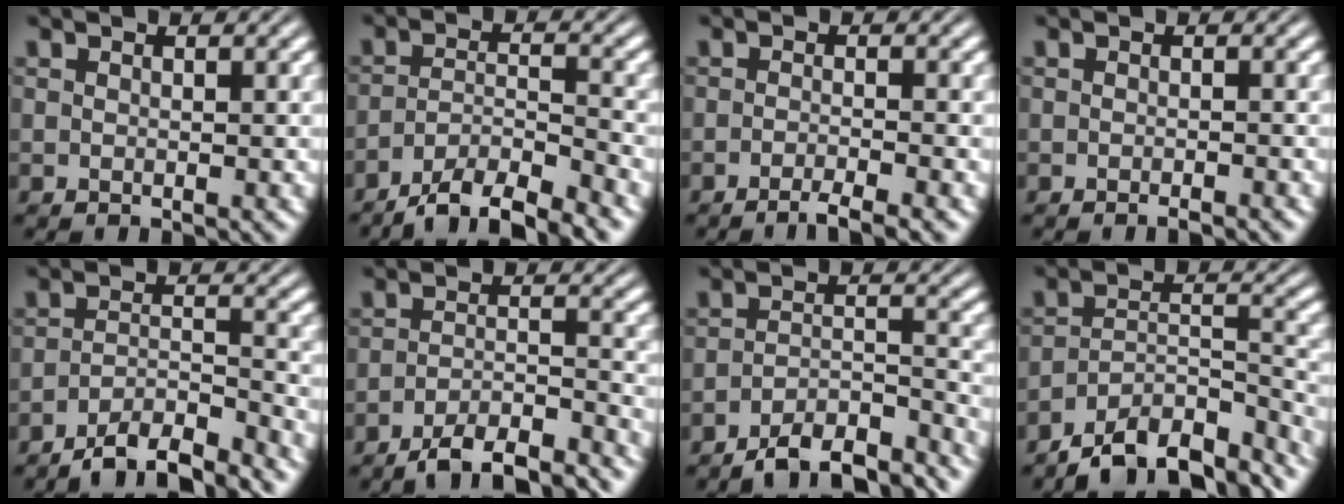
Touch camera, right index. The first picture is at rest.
{"total": 6.7, "force": [-5.5, 2.0, 3.2], "torque": [-0.037, -0.017, -0.086]}
{"total": 2.9, "force": [-2.5, -0.2, 1.5], "torque": [-0.016, -0.004, -0.043]}
{"total": 1.1, "force": [-1.1, -0.3, 0.2], "torque": [-0.001, 0.002, -0.019]}
{"total": 5.9, "force": [-5.6, 0.6, 1.9], "torque": [-0.018, -0.017, -0.088]}
{"total": 6.7, "force": [-6.2, 0.6, 2.2], "torque": [-0.021, -0.020, -0.095]}
{"total": 7.3, "force": [-6.9, 0.9, 2.4], "torque": [-0.017, -0.017, -0.106]}
{"total": 10.0, "force": [-8.4, 3.4, 4.3], "torque": [-0.060, -0.034, -0.120]}